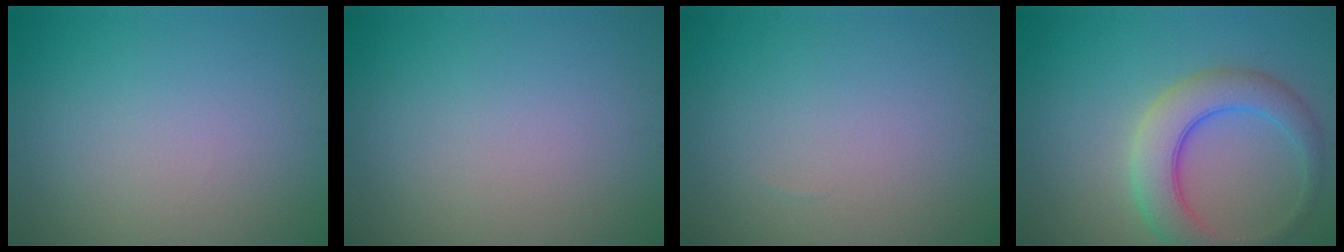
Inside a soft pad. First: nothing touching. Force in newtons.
{"total": 0.0}
{"total": 0.0}
{"total": 5.6, "press": 5.6, "slide": 0.2}